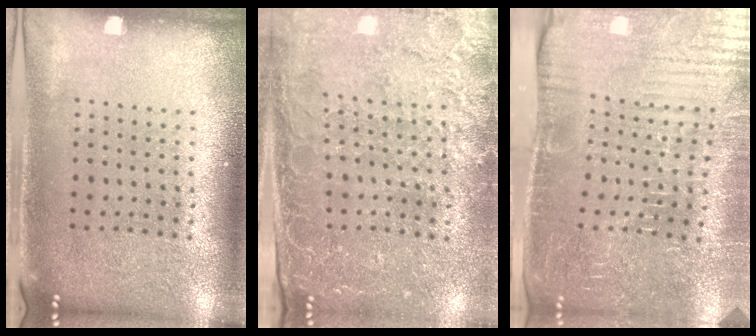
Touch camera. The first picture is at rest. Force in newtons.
{"total": 3.1, "press": 2.9, "slide": 1.1}
{"total": 4.4, "press": 4.4, "slide": 0.5}